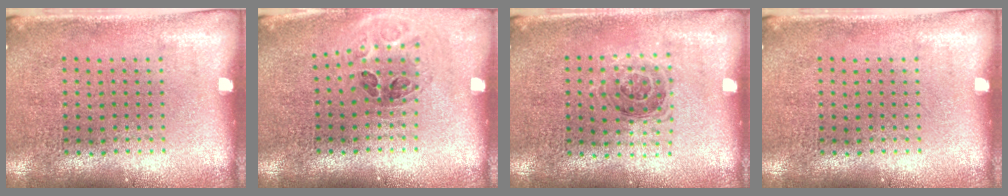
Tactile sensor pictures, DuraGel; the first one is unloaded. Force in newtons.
{"total": 1.0, "press": 0.9, "slide": 0.1}
{"total": 1.1, "press": 1.0, "slide": 0.4}
{"total": 0.0}